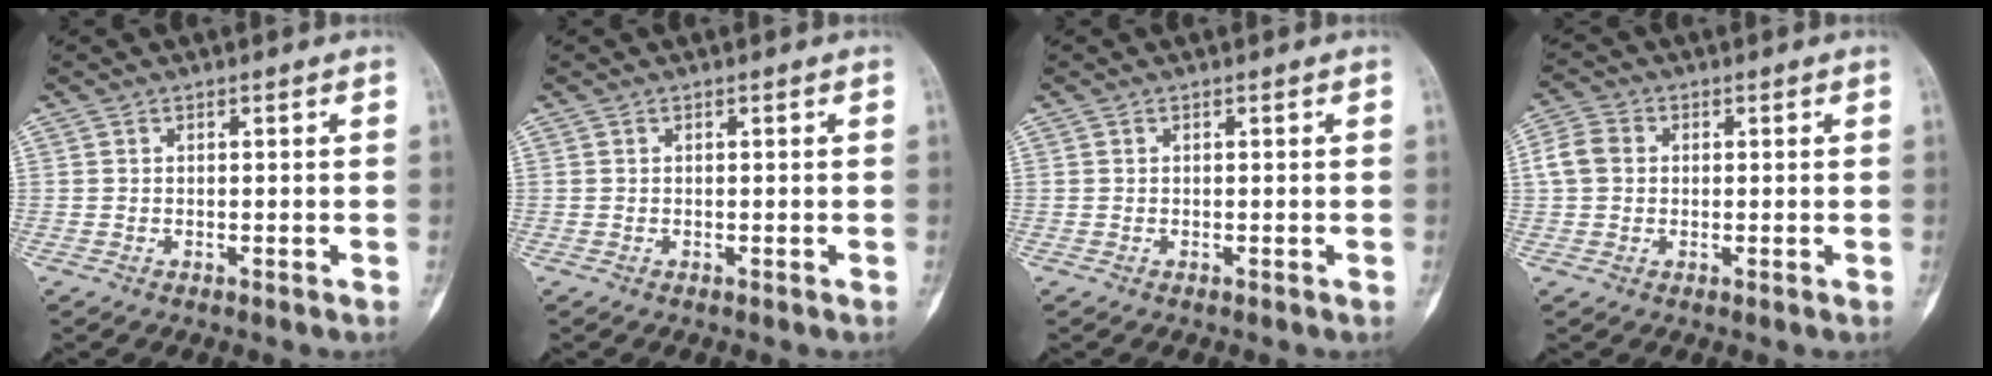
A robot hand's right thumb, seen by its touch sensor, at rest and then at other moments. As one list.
[{"total": 0.0}, {"total": 0.0}, {"total": 5.0, "force": [0.5, 4.2, 2.8], "torque": [-0.056, 0.013, 0.003]}]